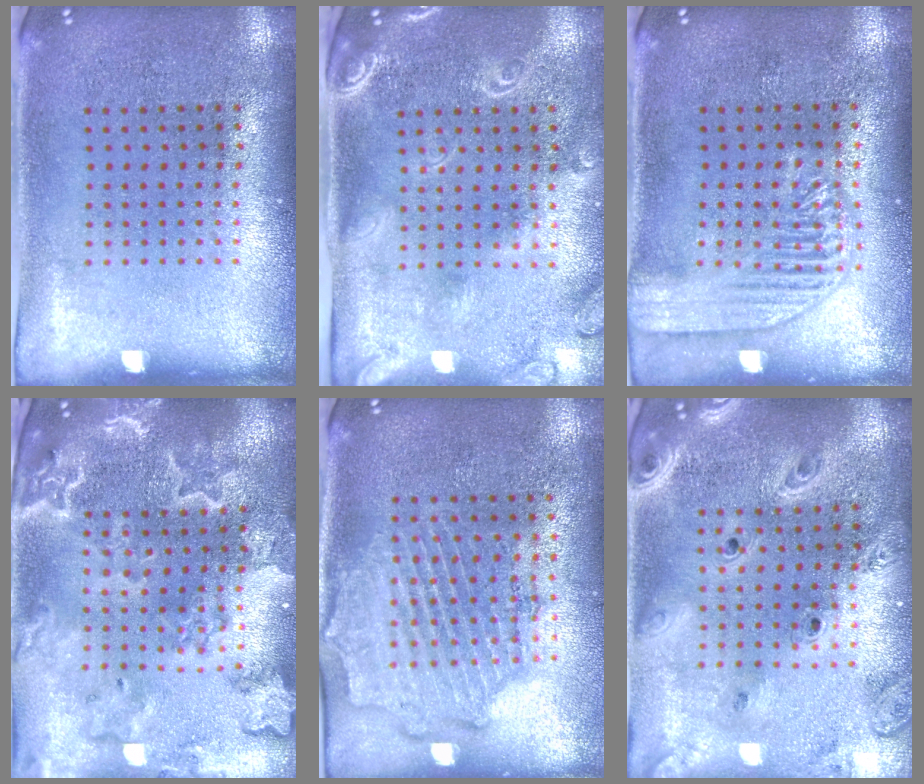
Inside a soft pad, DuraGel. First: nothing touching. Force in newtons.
{"total": 2.4, "press": 1.9, "slide": 1.4}
{"total": 1.9, "press": 1.8, "slide": 0.2}
{"total": 3.7, "press": 3.2, "slide": 1.9}
{"total": 1.9, "press": 1.7, "slide": 0.8}
{"total": 2.9, "press": 2.5, "slide": 1.6}